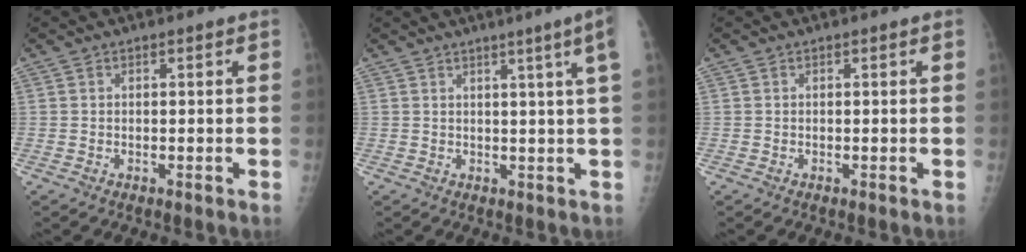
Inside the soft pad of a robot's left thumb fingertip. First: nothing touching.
{"total": 6.4, "force": [3.0, -1.4, 5.5], "torque": [-0.075, -0.009, 0.038]}
{"total": 0.0}